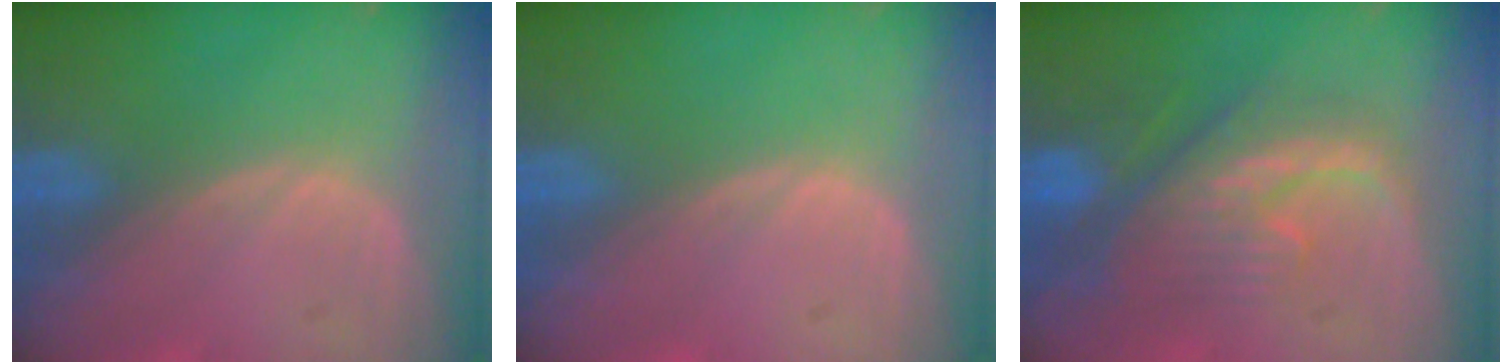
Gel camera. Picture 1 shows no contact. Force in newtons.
{"total": 0.0}
{"total": 8.5, "press": 8.3, "slide": 1.5}